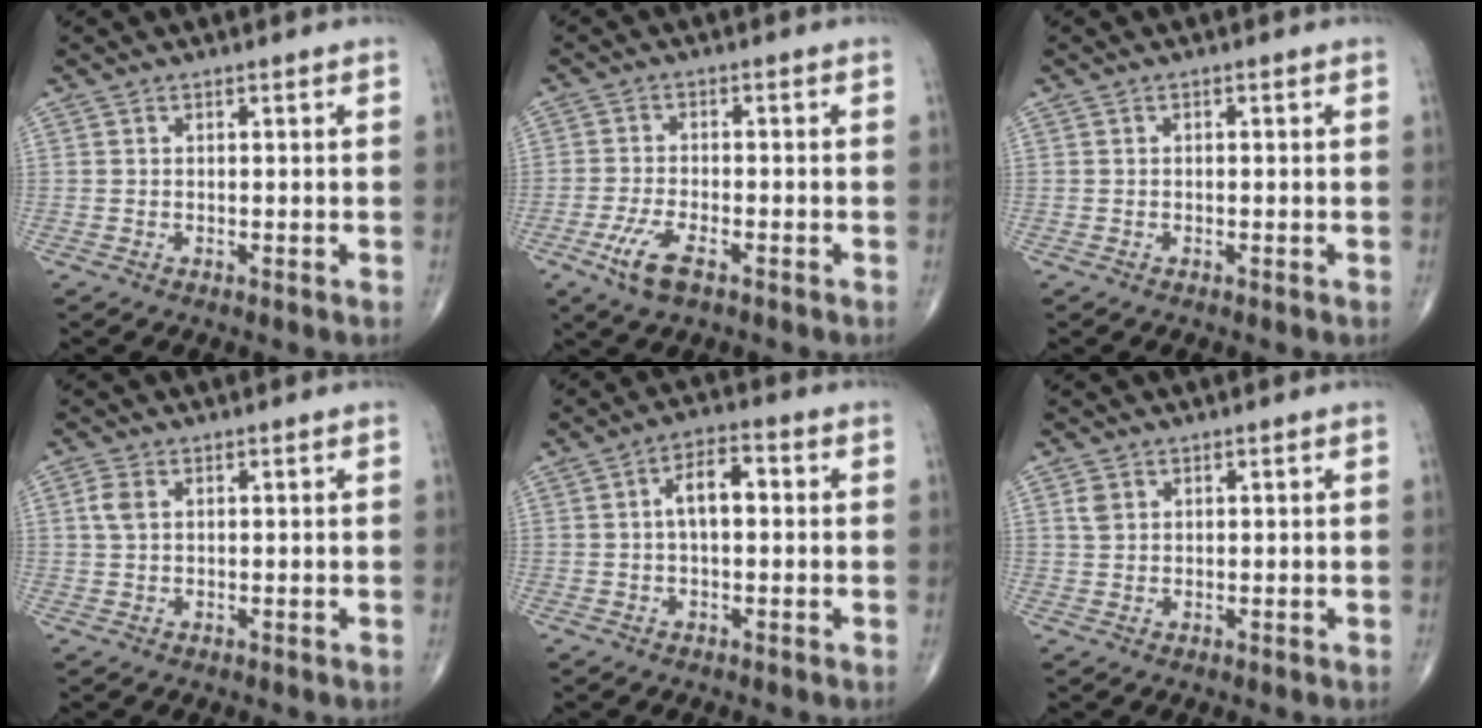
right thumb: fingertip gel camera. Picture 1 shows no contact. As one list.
[{"total": 6.2, "force": [-3.3, 2.3, 4.7], "torque": [-0.102, 0.006, -0.060]}, {"total": 0.0}, {"total": 2.8, "force": [0.8, 1.7, 2.0], "torque": [-0.049, 0.007, 0.016]}, {"total": 7.6, "force": [0.6, 3.9, 6.5], "torque": [-0.097, 0.029, 0.001]}, {"total": 2.2, "force": [0.9, 1.7, 1.1], "torque": [-0.018, 0.001, 0.019]}]